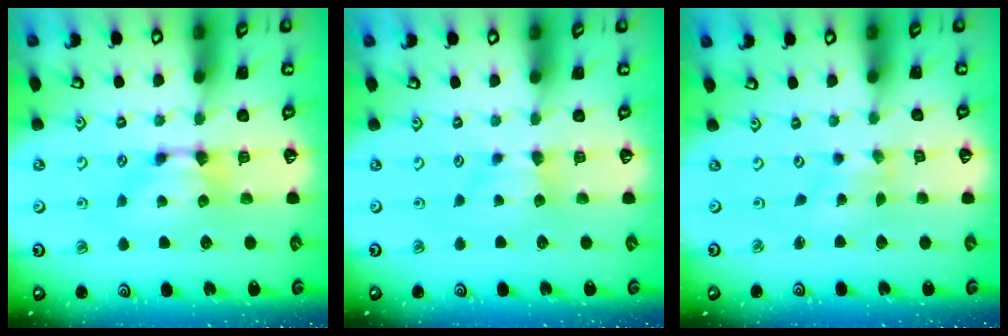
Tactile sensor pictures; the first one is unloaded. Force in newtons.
{"total": 1.4, "press": 1.3, "slide": 0.5}
{"total": 4.4, "press": 4.3, "slide": 0.7}